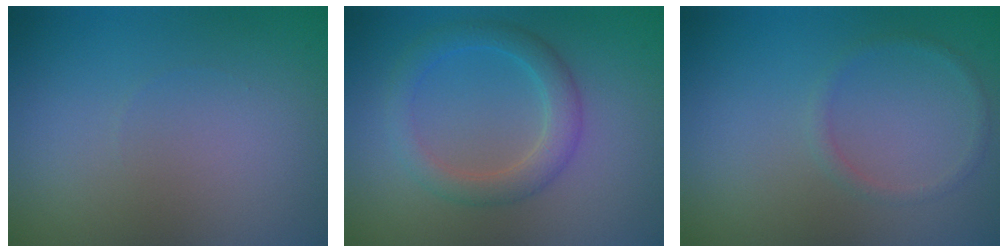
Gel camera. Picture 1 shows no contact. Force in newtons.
{"total": 3.1, "press": 3.1, "slide": 0.2}
{"total": 1.0, "press": 0.9, "slide": 0.2}